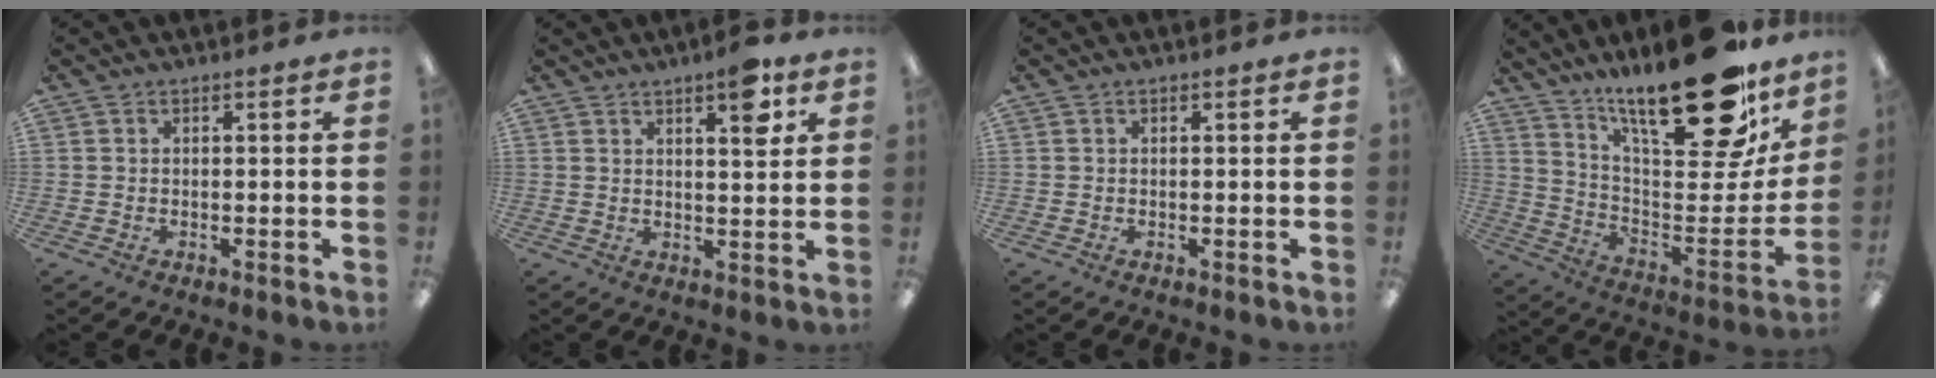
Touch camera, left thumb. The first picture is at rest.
{"total": 6.8, "force": [4.2, 1.9, 5.0], "torque": [-0.063, -0.021, 0.062]}
{"total": 0.0}
{"total": 27.9, "force": [19.9, 8.8, 17.5], "torque": [-0.240, -0.135, 0.329]}